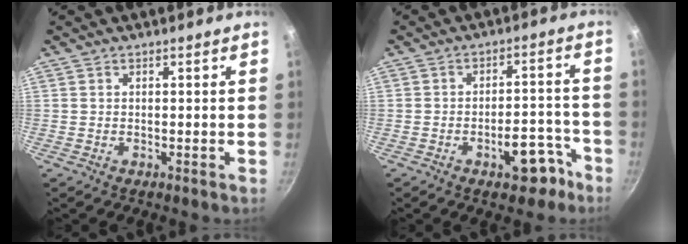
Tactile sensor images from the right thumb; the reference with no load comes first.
{"total": 8.7, "force": [-4.9, 4.2, 5.8], "torque": [-0.045, 0.050, -0.056]}